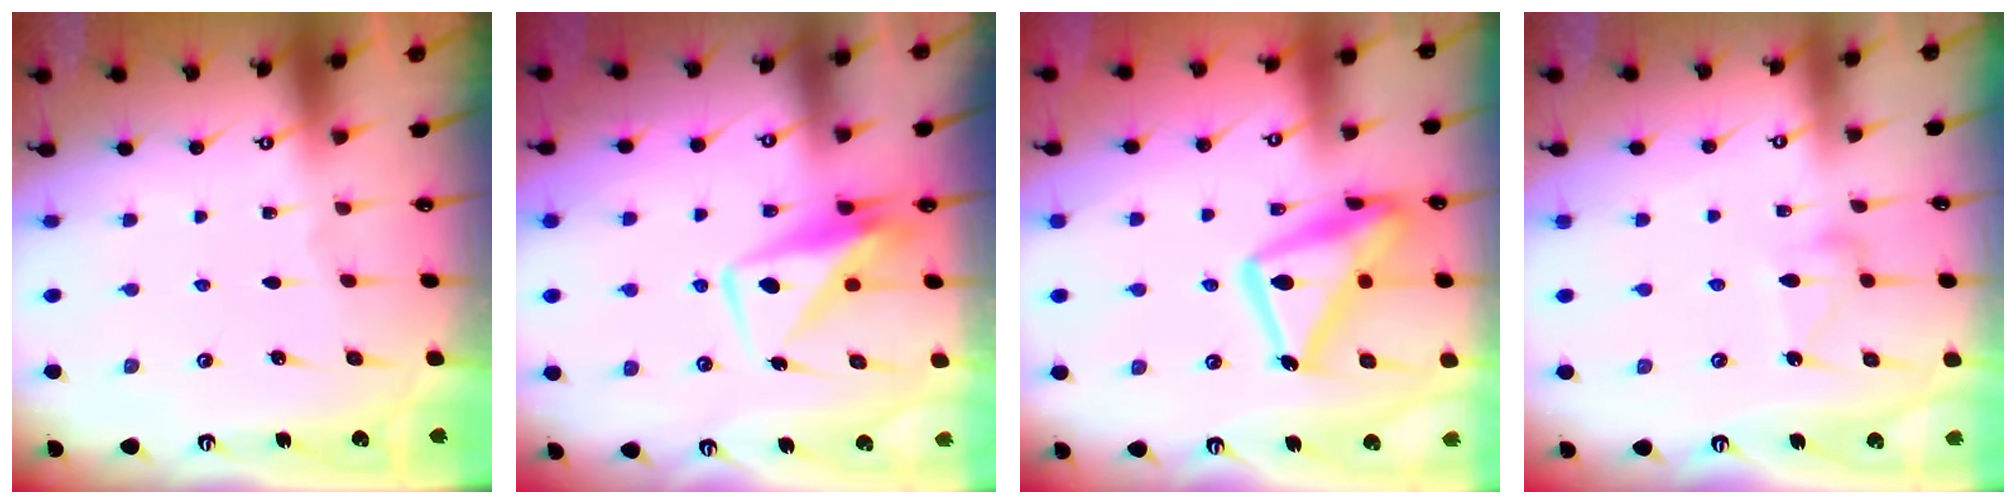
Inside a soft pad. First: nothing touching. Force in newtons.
{"total": 8.8, "press": 8.8, "slide": 0.9}
{"total": 19.6, "press": 19.5, "slide": 1.5}
{"total": 8.3, "press": 8.3, "slide": 0.1}